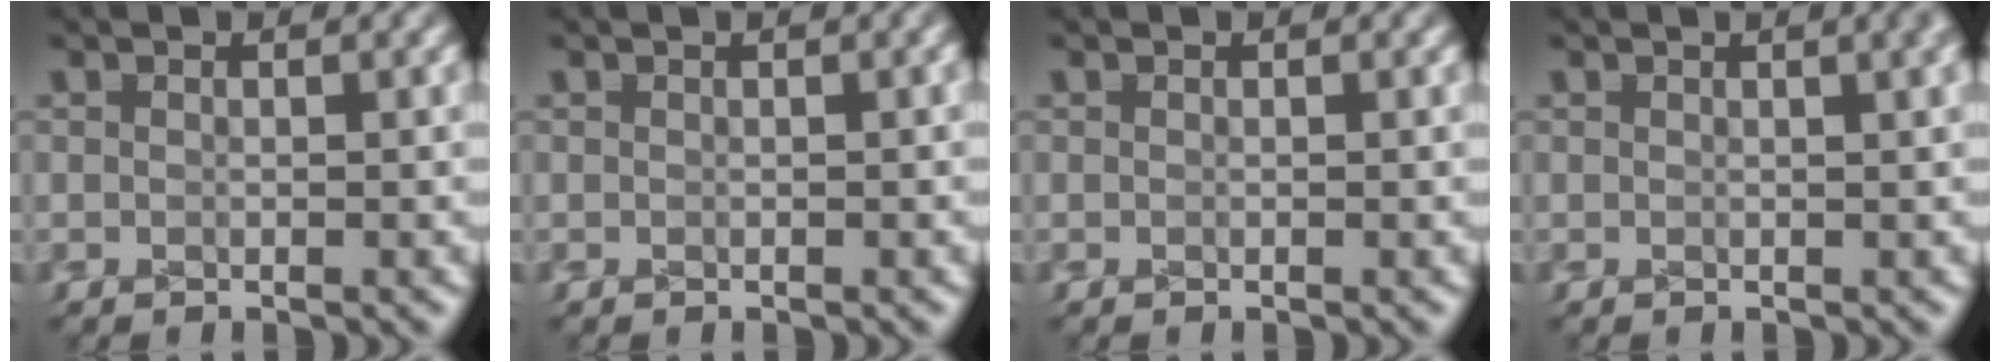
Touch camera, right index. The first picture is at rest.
{"total": 0.0}
{"total": 0.0}
{"total": 1.0, "force": [0.6, 0.0, 0.7], "torque": [-0.006, 0.005, 0.008]}